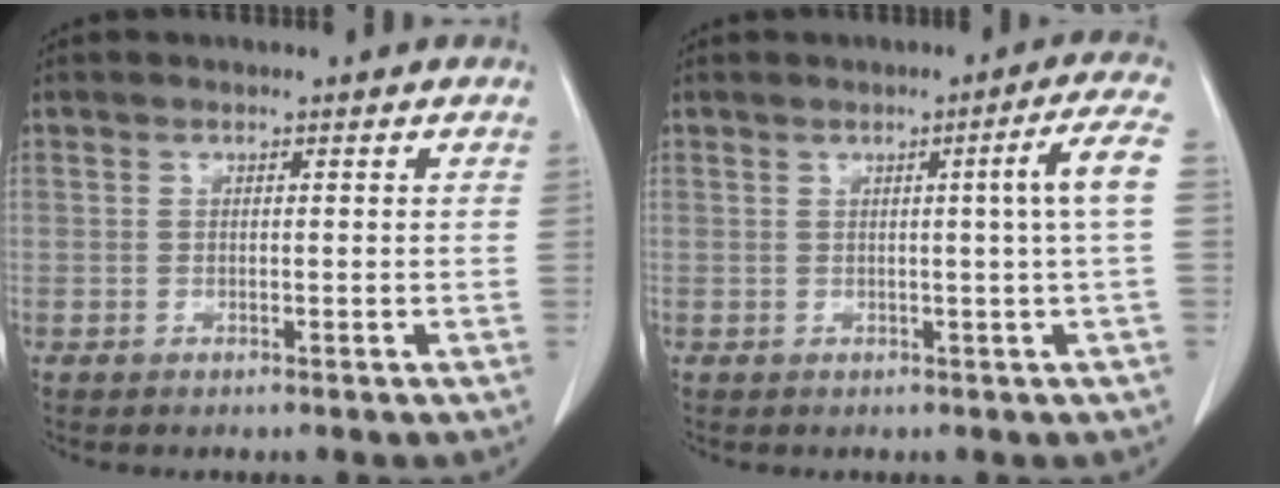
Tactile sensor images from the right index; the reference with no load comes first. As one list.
[{"total": 5.4, "force": [0.4, -1.4, 5.2], "torque": [-0.068, 0.000, 0.008]}]